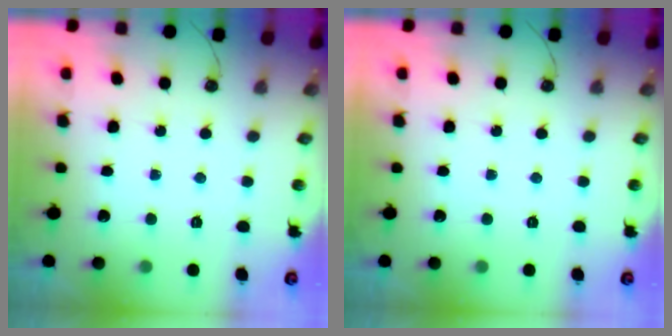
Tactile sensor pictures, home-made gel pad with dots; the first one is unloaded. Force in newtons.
{"total": 0.0}